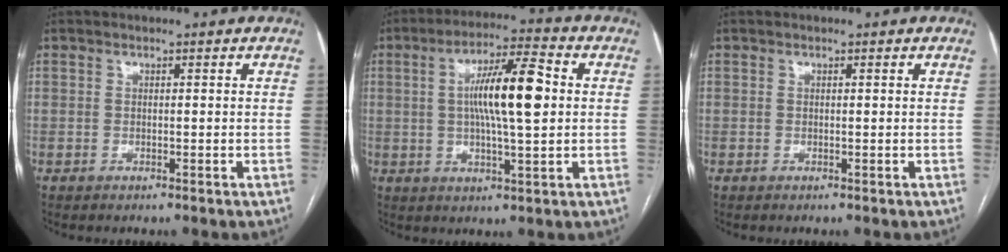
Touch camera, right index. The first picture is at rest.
{"total": 11.7, "force": [1.3, 1.5, 11.5], "torque": [-0.200, 0.013, 0.019]}
{"total": 0.0}